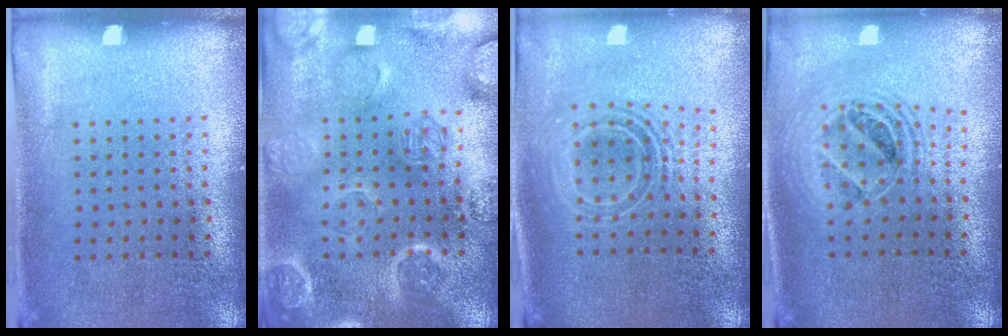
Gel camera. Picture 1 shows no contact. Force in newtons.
{"total": 3.4, "press": 3.3, "slide": 0.8}
{"total": 2.0, "press": 1.5, "slide": 1.3}
{"total": 1.8, "press": 1.5, "slide": 1.1}